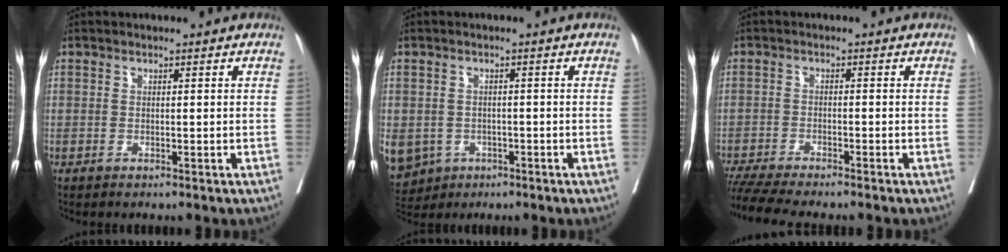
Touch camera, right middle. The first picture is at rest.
{"total": 16.3, "force": [-6.3, 13.7, 6.2], "torque": [-0.197, -0.005, -0.079]}
{"total": 8.9, "force": [-8.0, 0.3, 4.0], "torque": [-0.060, -0.016, -0.128]}